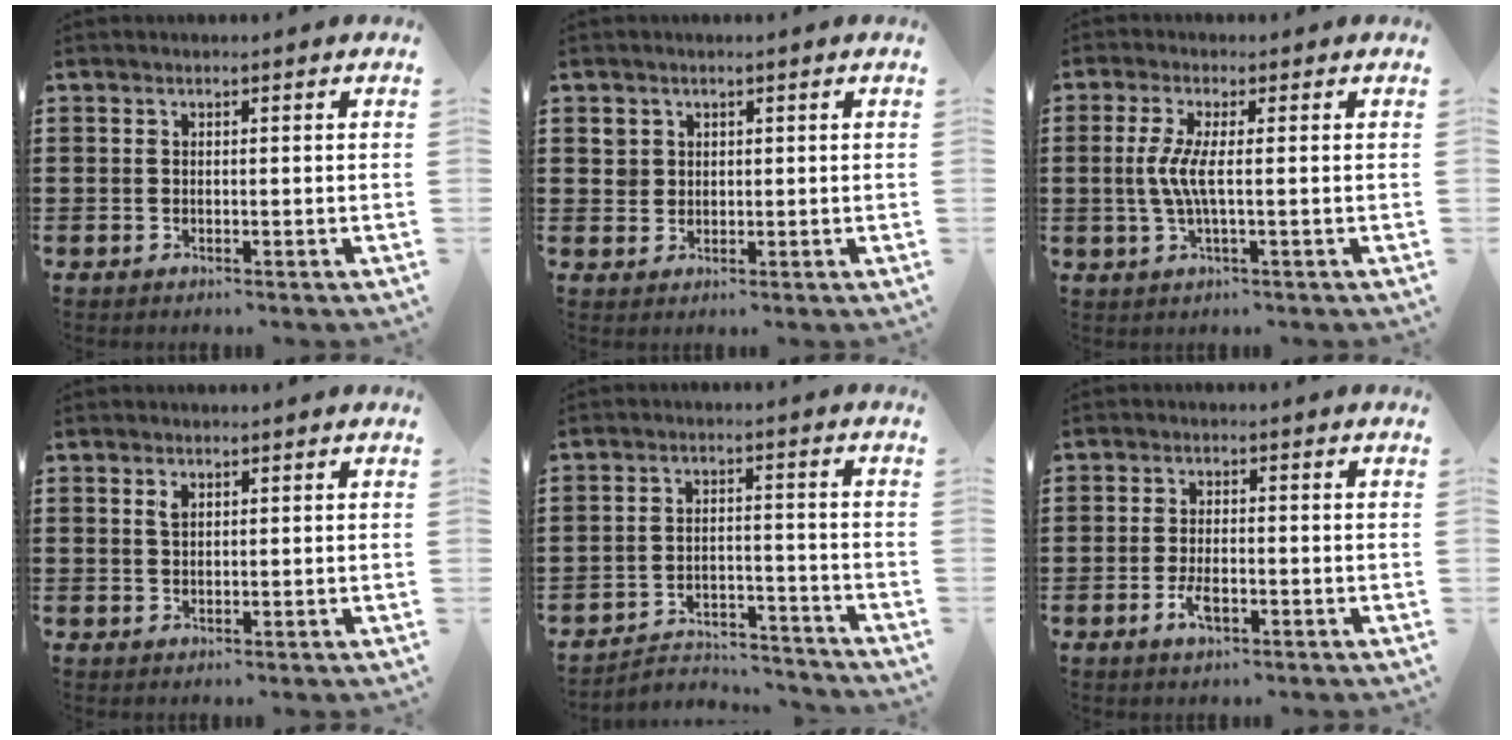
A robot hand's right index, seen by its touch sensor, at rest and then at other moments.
{"total": 2.4, "force": [1.1, 2.1, 0.2], "torque": [-0.014, 0.010, 0.020]}
{"total": 4.4, "force": [-0.1, 0.2, 4.4], "torque": [-0.102, -0.012, -0.012]}
{"total": 1.4, "force": [0.8, 0.7, 1.0], "torque": [-0.022, 0.005, 0.013]}
{"total": 4.0, "force": [-3.8, 0.9, 0.7], "torque": [-0.014, 0.008, -0.078]}
{"total": 3.7, "force": [-1.5, 1.4, 3.0], "torque": [-0.067, -0.004, -0.030]}